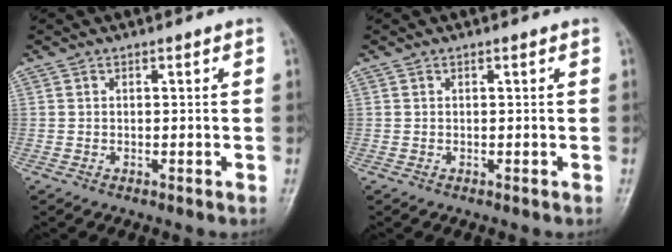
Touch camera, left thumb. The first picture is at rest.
{"total": 0.0}